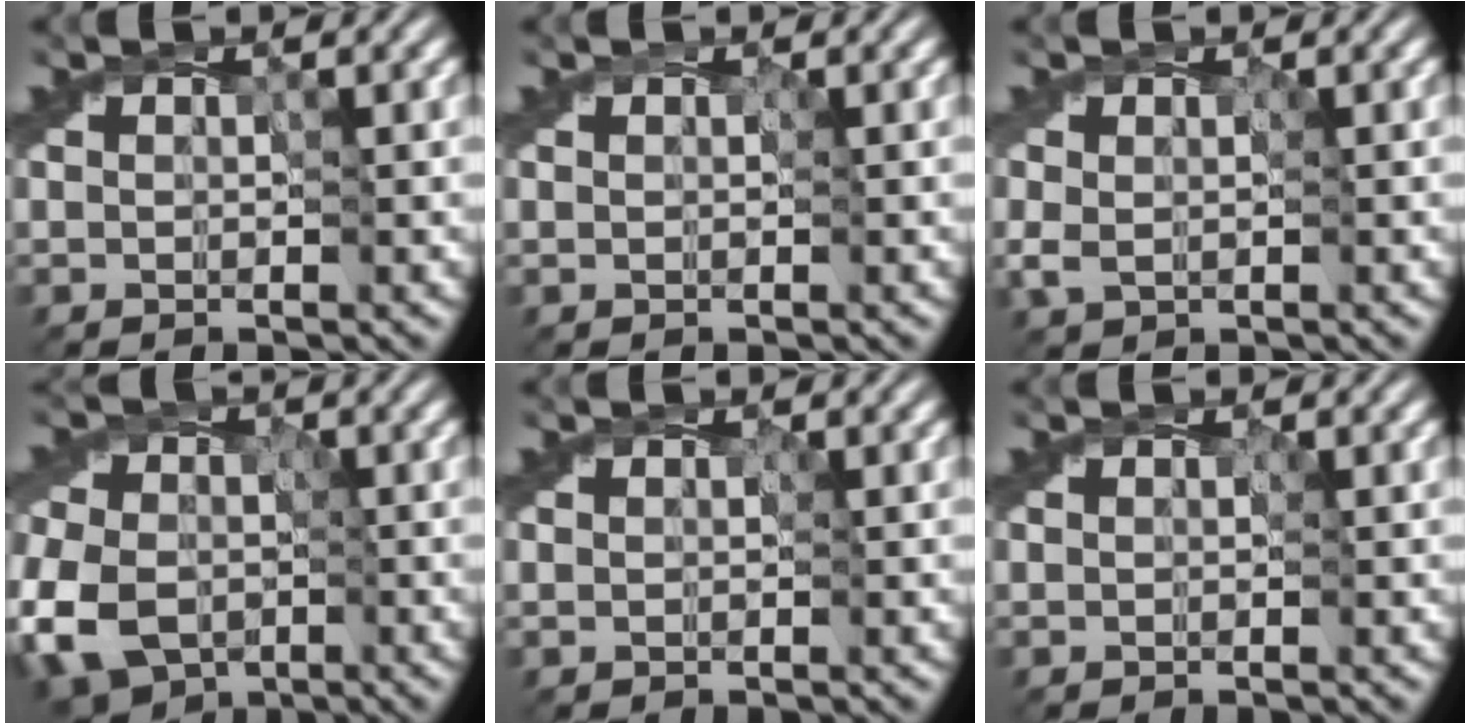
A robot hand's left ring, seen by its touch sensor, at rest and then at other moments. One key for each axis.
{"total": 0.0}
{"total": 1.7, "fx": -0.2, "fy": 1.3, "fz": 1.0, "tx": -0.028, "ty": 0.000, "tz": -0.009}
{"total": 9.3, "fx": -3.7, "fy": 6.8, "fz": 5.3, "tx": -0.126, "ty": -0.015, "tz": -0.079}
{"total": 0.0}
{"total": 0.0}